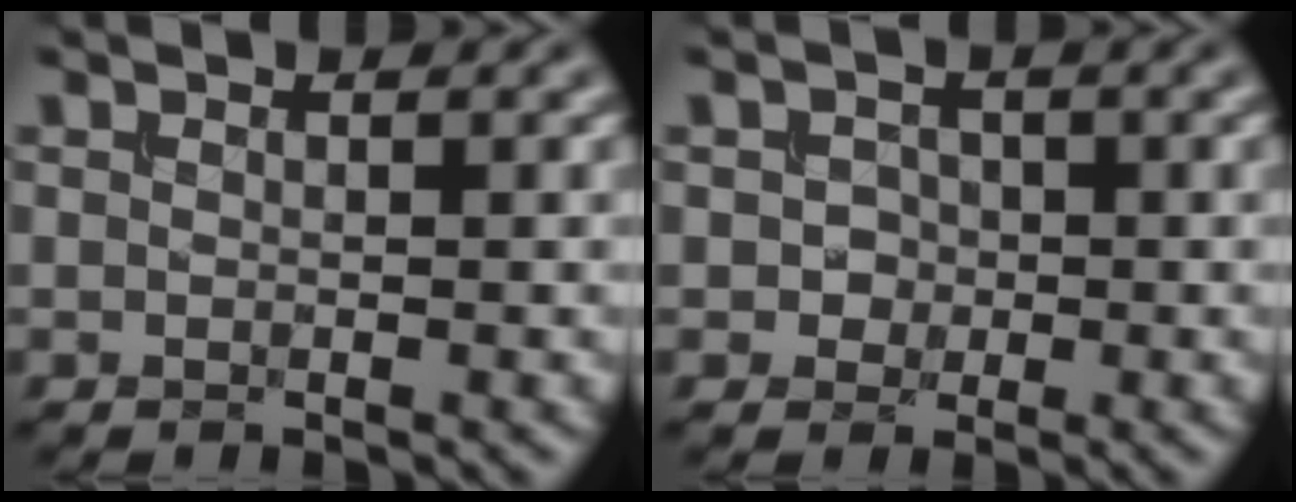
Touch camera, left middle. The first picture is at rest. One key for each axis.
{"total": 1.5, "fx": -0.3, "fy": 1.4, "fz": 0.5, "tx": 0.002, "ty": -0.002, "tz": -0.007}